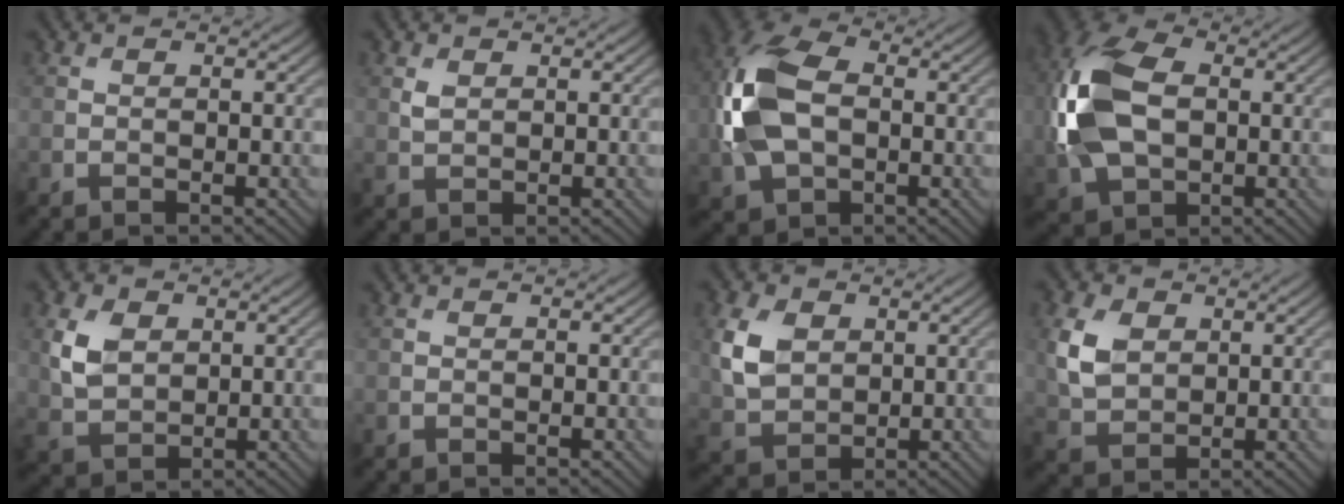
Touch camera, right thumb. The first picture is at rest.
{"total": 1.6, "force": [0.7, 1.0, 0.9], "torque": [-0.025, -0.003, 0.016]}
{"total": 12.9, "force": [-0.3, 8.2, 9.9], "torque": [-0.259, 0.010, -0.021]}
{"total": 14.3, "force": [0.2, 9.2, 11.0], "torque": [-0.283, 0.008, -0.007]}
{"total": 5.5, "force": [1.6, 4.0, 3.5], "torque": [-0.093, 0.002, 0.032]}
{"total": 0.0}
{"total": 6.9, "force": [1.8, 5.1, 4.3], "torque": [-0.118, 0.004, 0.036]}
{"total": 6.1, "force": [1.7, 4.4, 3.9], "torque": [-0.108, 0.006, 0.033]}